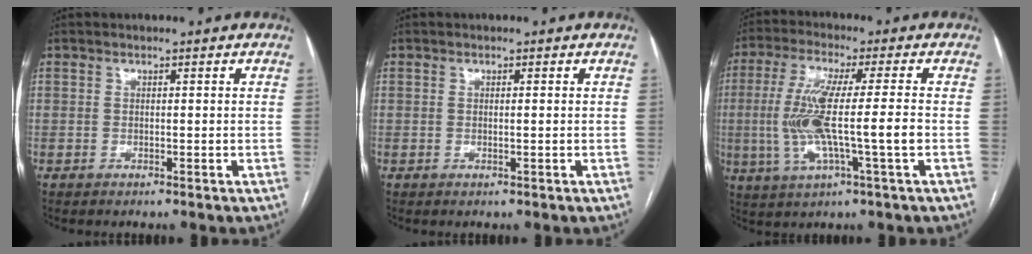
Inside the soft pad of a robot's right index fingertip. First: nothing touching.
{"total": 0.6, "force": [0.0, -0.1, 0.6], "torque": [-0.011, -0.001, 0.001]}
{"total": 11.7, "force": [-1.2, 0.3, 11.6], "torque": [-0.236, -0.003, -0.024]}